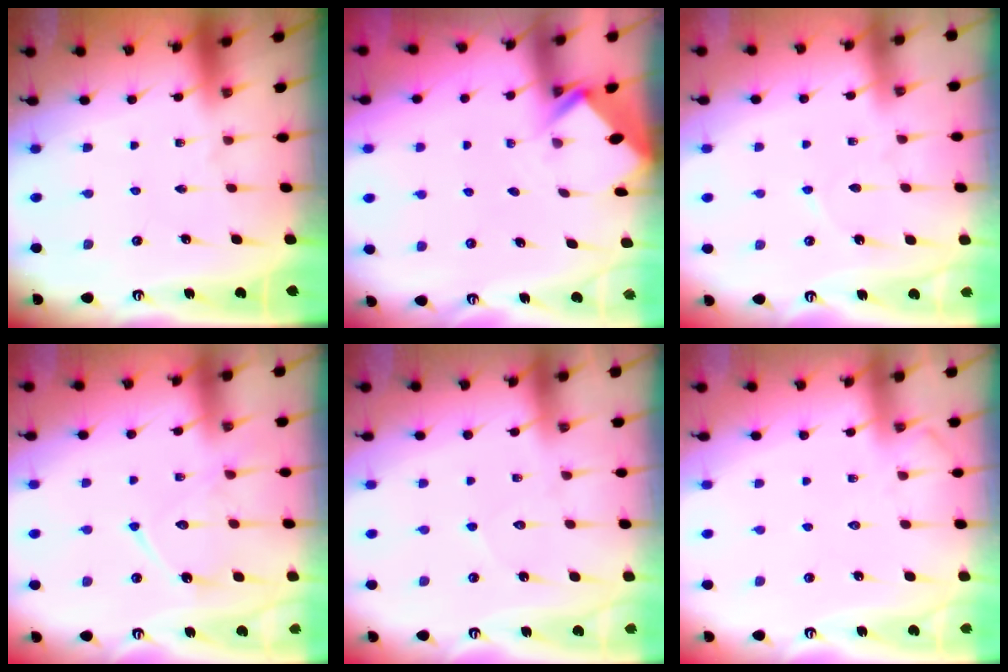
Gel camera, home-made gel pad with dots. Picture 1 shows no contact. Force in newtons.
{"total": 2.7, "press": 2.7, "slide": 0.2}
{"total": 3.4, "press": 3.3, "slide": 0.4}
{"total": 13.3, "press": 13.2, "slide": 1.3}
{"total": 6.1, "press": 6.0, "slide": 0.7}
{"total": 5.0, "press": 5.0, "slide": 0.6}